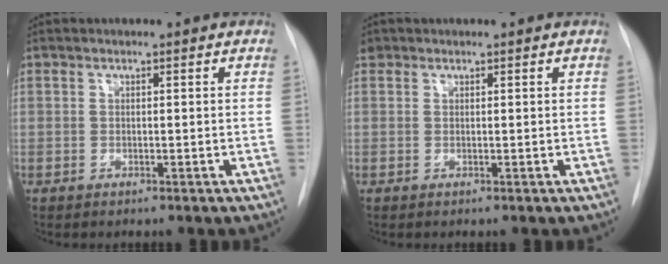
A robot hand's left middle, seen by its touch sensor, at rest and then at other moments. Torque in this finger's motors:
{"motor_torque": [0.25, -0.26, -0.03, 0.00]}